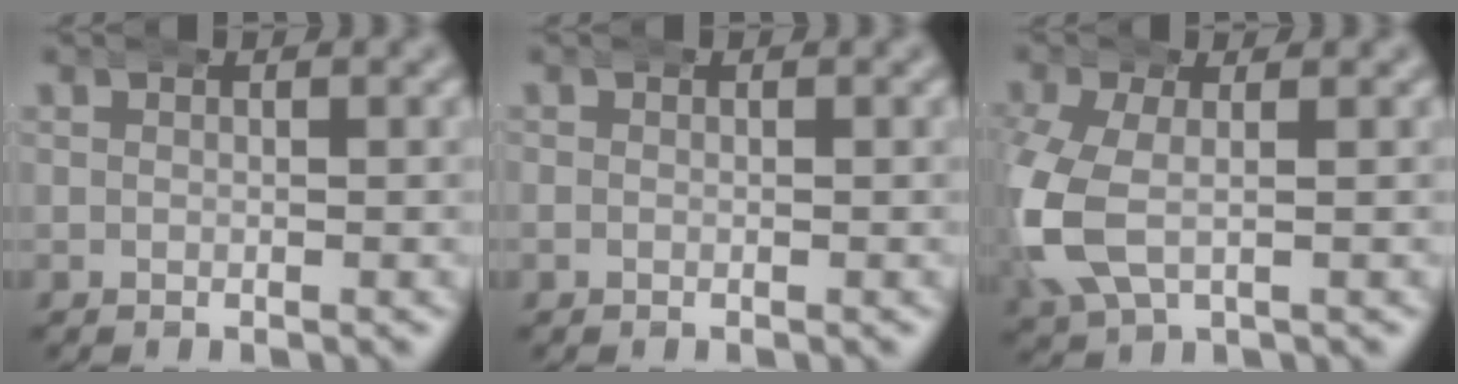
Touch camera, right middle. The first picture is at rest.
{"total": 0.0}
{"total": 6.5, "force": [-1.0, 4.9, 4.1], "torque": [-0.147, -0.026, 0.000]}